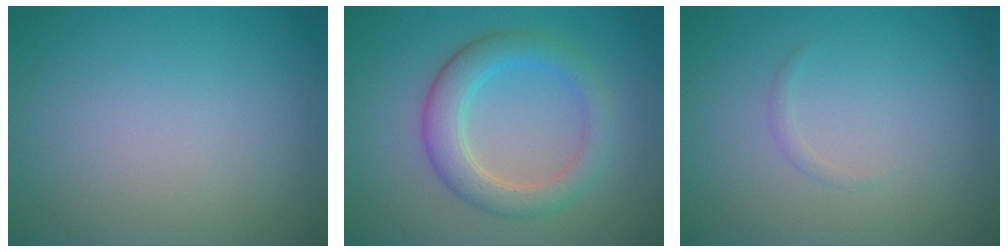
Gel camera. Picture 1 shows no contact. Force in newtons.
{"total": 4.2, "press": 4.2, "slide": 0.4}
{"total": 0.5, "press": 0.5, "slide": 0.0}